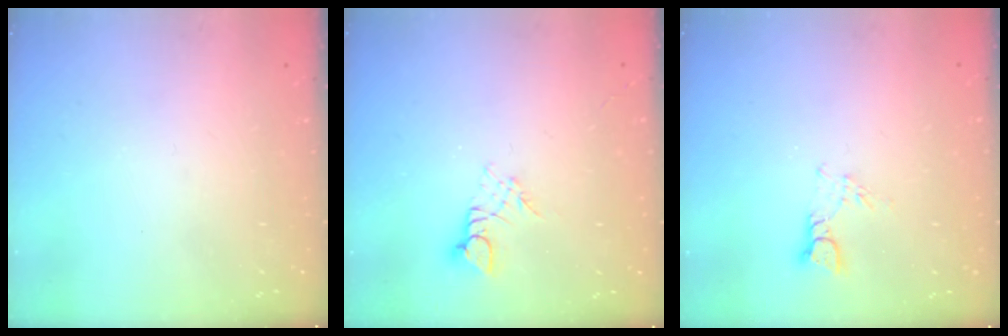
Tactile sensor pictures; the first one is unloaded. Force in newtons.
{"total": 2.8, "press": 2.8, "slide": 0.3}
{"total": 3.9, "press": 3.9, "slide": 0.3}